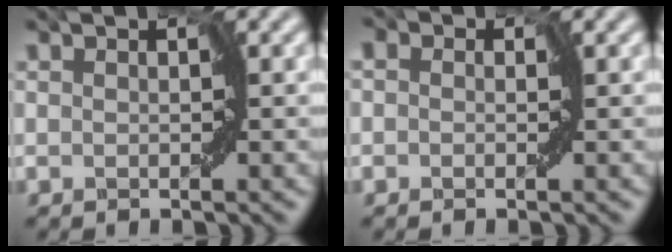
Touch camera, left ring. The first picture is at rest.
{"total": 1.1, "force": [0.3, 0.9, 0.5], "torque": [0.003, 0.005, -0.015]}